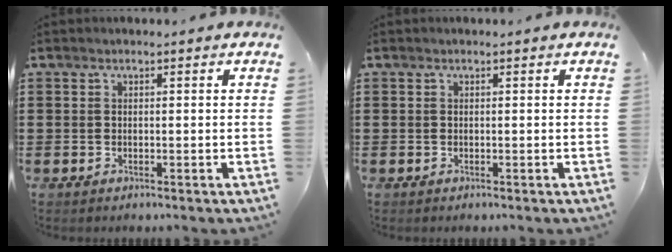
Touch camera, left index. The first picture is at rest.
{"total": 0.0}